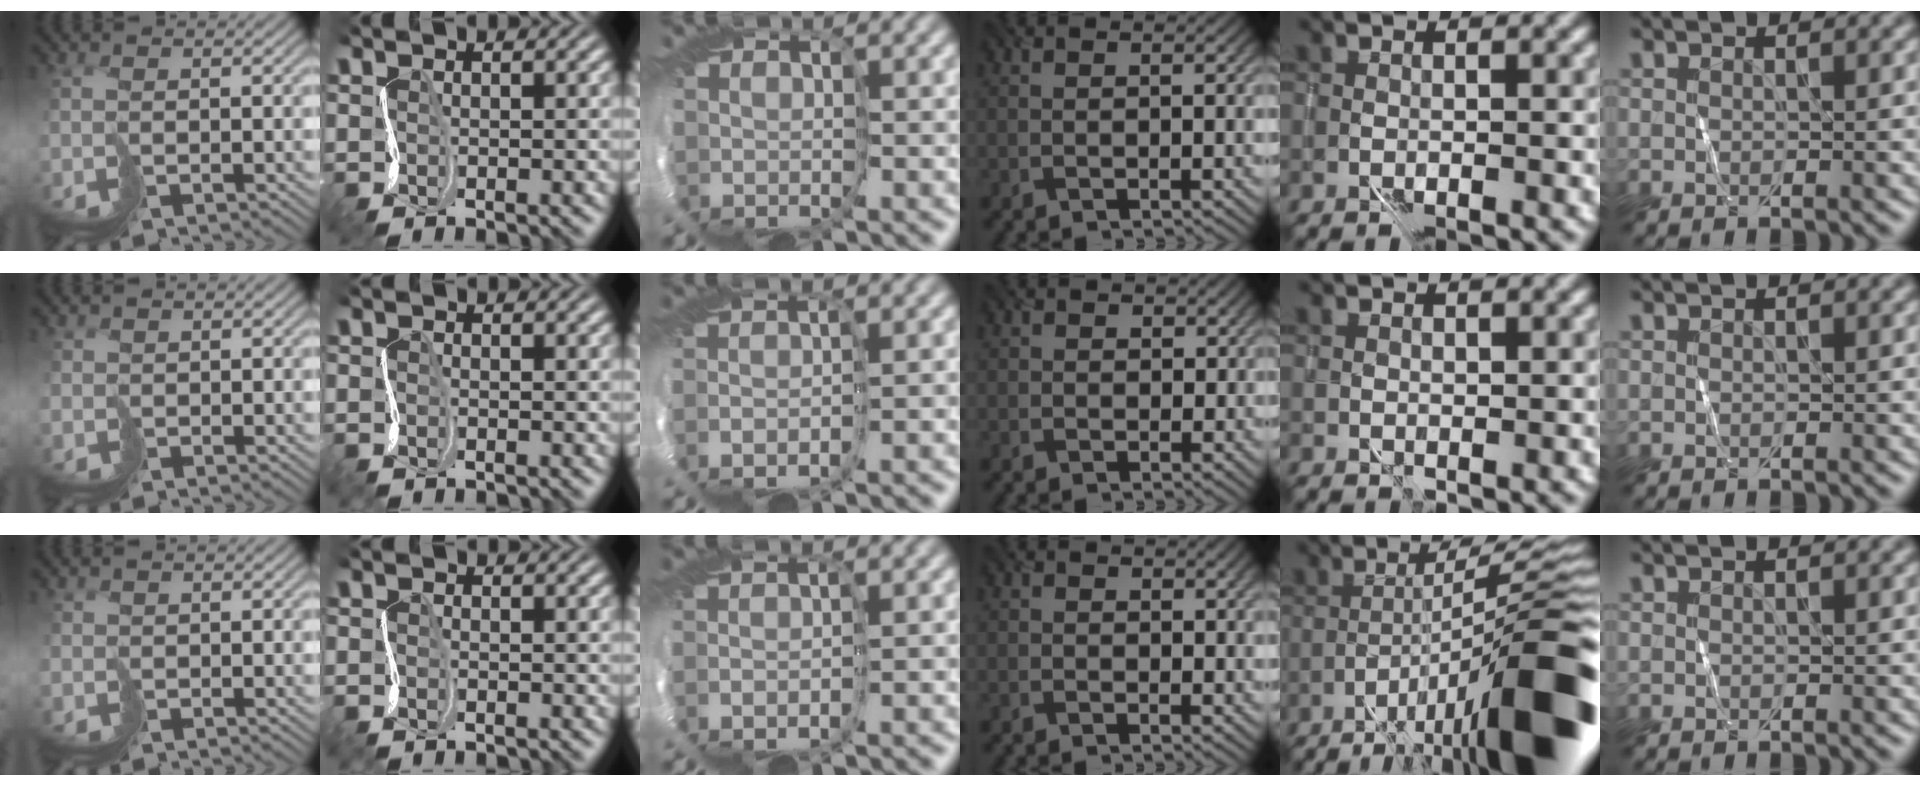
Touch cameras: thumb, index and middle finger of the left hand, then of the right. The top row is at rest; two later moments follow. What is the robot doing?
{"motion": "cut", "object": "paper bag"}